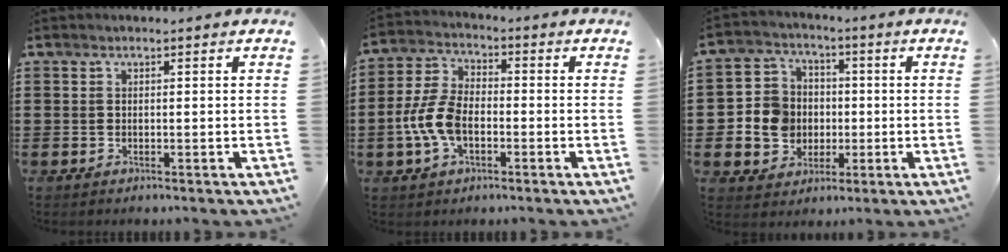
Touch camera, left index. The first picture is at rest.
{"total": 7.8, "force": [-2.1, 4.5, 6.0], "torque": [-0.159, -0.003, -0.049]}
{"total": 7.0, "force": [-0.8, 6.8, 1.4], "torque": [-0.058, 0.018, -0.011]}